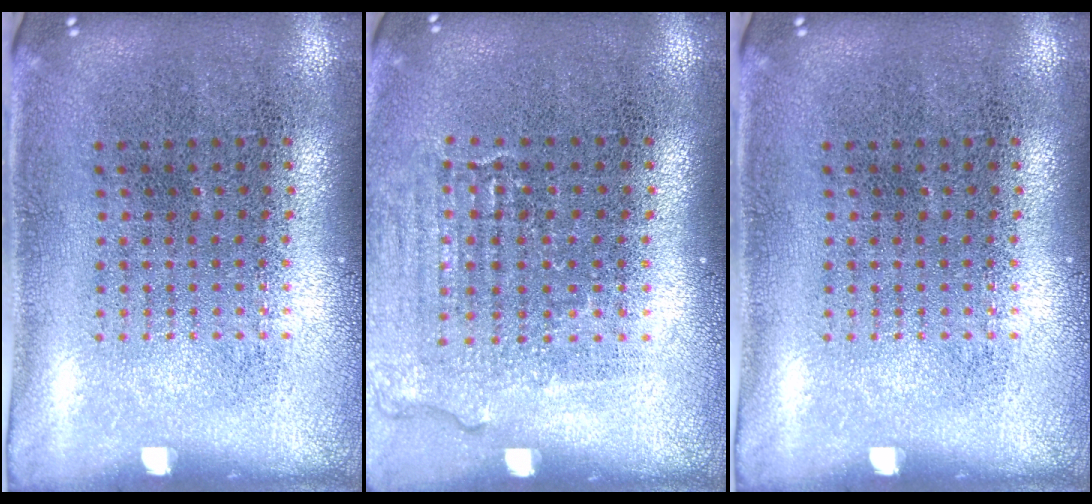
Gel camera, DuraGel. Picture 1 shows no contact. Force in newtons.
{"total": 1.1, "press": 1.1, "slide": 0.3}
{"total": 0.0}